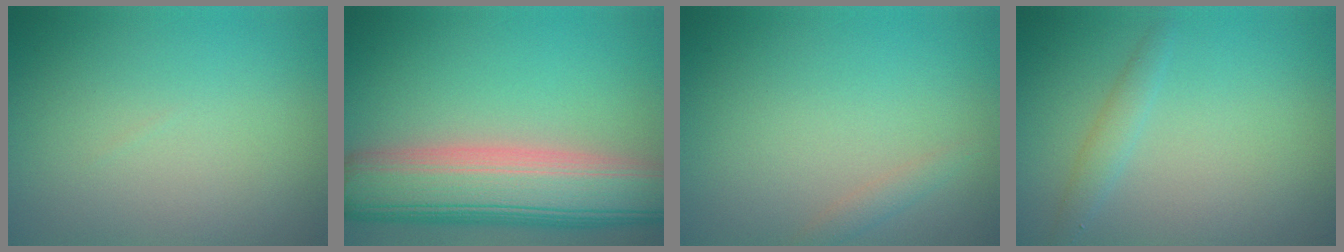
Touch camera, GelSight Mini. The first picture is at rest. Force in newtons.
{"total": 10.6, "press": 10.5, "slide": 0.7}
{"total": 1.0, "press": 1.0, "slide": 0.0}
{"total": 1.5, "press": 1.5, "slide": 0.1}